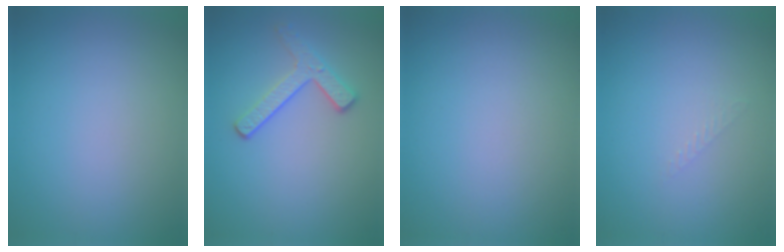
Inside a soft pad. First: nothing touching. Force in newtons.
{"total": 2.7, "press": 2.3, "slide": 1.3}
{"total": 0.0}
{"total": 0.8, "press": 0.7, "slide": 0.2}